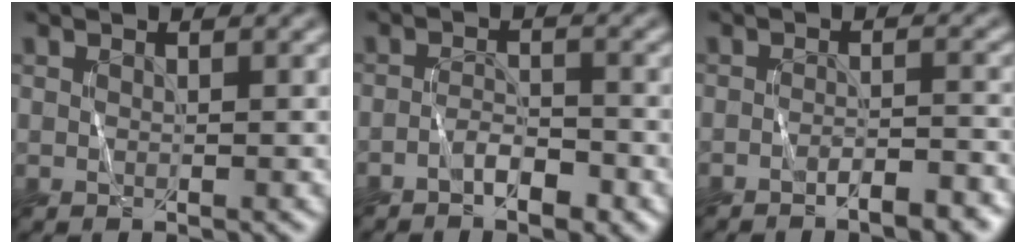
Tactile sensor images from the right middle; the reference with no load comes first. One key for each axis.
{"total": 2.6, "fx": -2.0, "fy": 0.9, "fz": 1.5, "tx": -0.022, "ty": 0.005, "tz": -0.034}
{"total": 3.2, "fx": -2.5, "fy": 0.6, "fz": 1.9, "tx": -0.022, "ty": 0.005, "tz": -0.037}